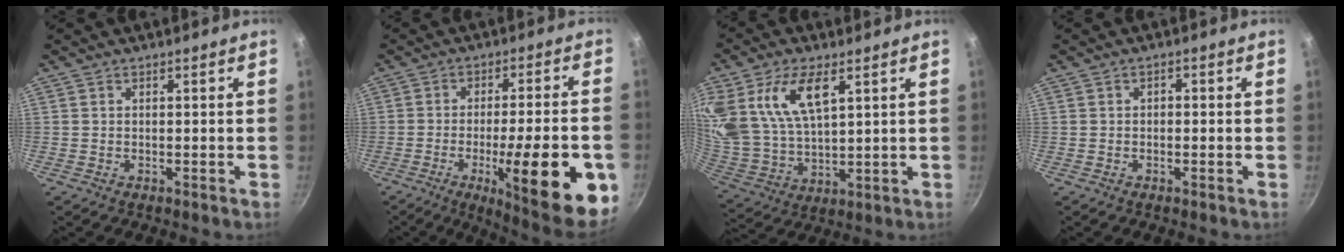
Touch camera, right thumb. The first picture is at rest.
{"total": 21.6, "force": [-7.0, 5.3, 19.8], "torque": [-0.238, 0.000, -0.085]}
{"total": 18.2, "force": [7.6, 9.3, 13.6], "torque": [-0.286, -0.018, 0.154]}
{"total": 1.0, "force": [-0.1, 0.8, 0.7], "torque": [0.001, 0.004, -0.006]}